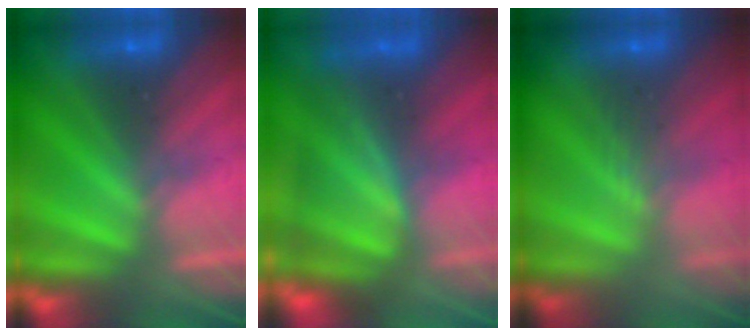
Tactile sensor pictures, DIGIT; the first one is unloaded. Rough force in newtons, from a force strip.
{"total": 4.6}
{"total": 2.7}